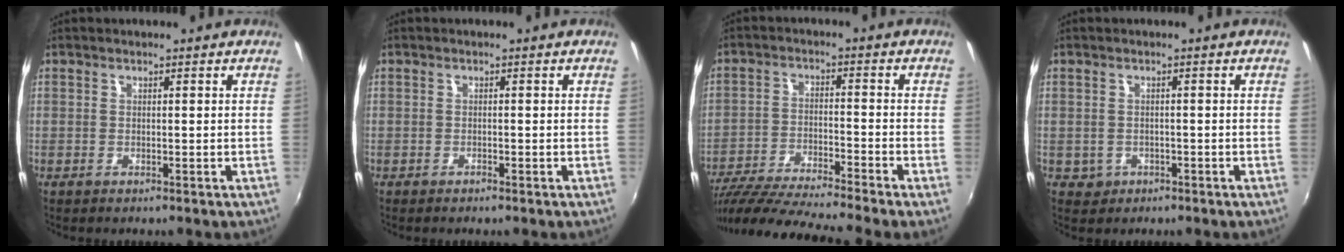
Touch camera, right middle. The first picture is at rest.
{"total": 0.5, "force": [-0.5, 0.2, 0.1], "torque": [-0.003, -0.002, -0.012]}
{"total": 15.8, "force": [-13.8, -1.6, 7.6], "torque": [-0.153, -0.041, -0.241]}
{"total": 2.5, "force": [-0.8, 2.3, 0.6], "torque": [-0.017, -0.002, -0.008]}